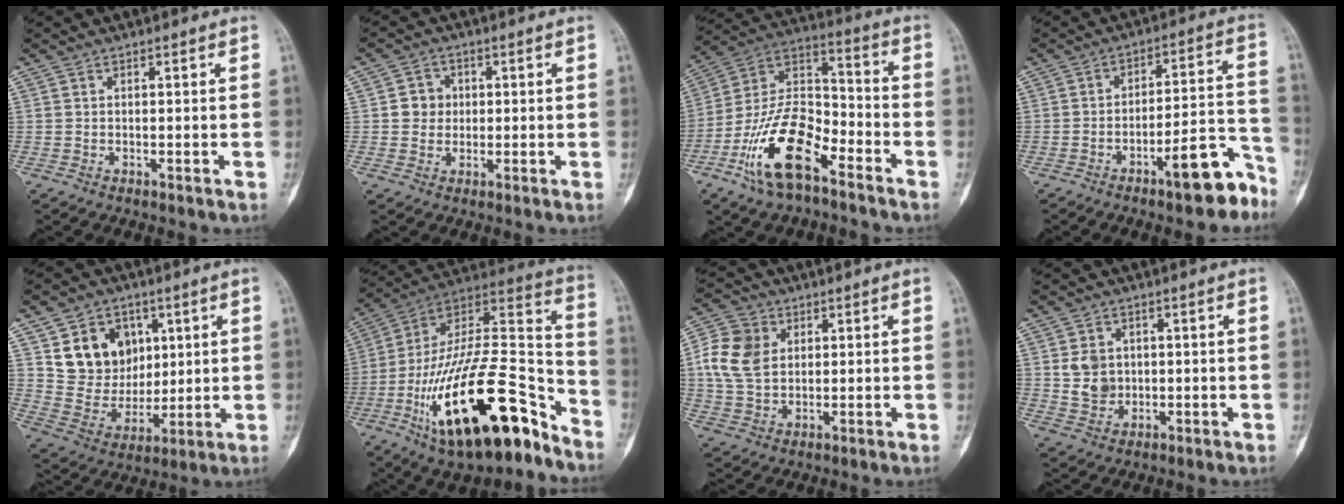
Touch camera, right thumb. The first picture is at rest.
{"total": 4.3, "force": [0.4, 4.0, 1.4], "torque": [0.002, 0.006, 0.003]}
{"total": 17.9, "force": [-9.5, 8.1, 12.8], "torque": [-0.229, 0.069, -0.185]}
{"total": 11.7, "force": [-7.5, 3.3, 8.4], "torque": [-0.091, 0.079, -0.110]}
{"total": 14.1, "force": [5.4, 11.5, 6.2], "torque": [-0.062, -0.024, 0.110]}
{"total": 31.2, "force": [-16.2, 12.0, 23.8], "torque": [-0.388, 0.080, -0.267]}
{"total": 10.4, "force": [2.0, 8.0, 6.3], "torque": [-0.116, 0.004, 0.037]}
{"total": 5.5, "force": [0.7, 4.6, 2.8], "torque": [-0.030, -0.005, 0.022]}